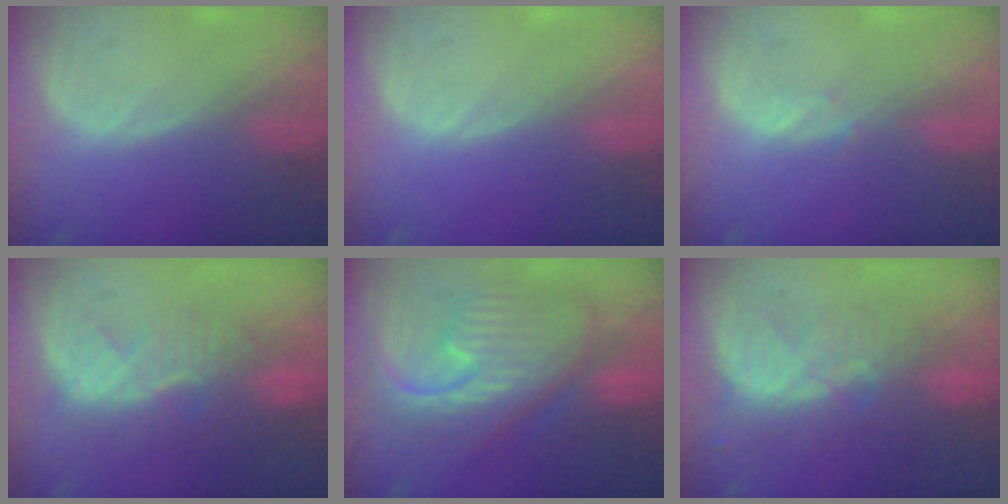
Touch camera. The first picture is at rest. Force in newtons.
{"total": 0.0}
{"total": 0.8, "press": 0.8, "slide": 0.3}
{"total": 9.9, "press": 8.7, "slide": 4.7}
{"total": 12.1, "press": 12.0, "slide": 1.4}
{"total": 8.2, "press": 7.8, "slide": 2.5}